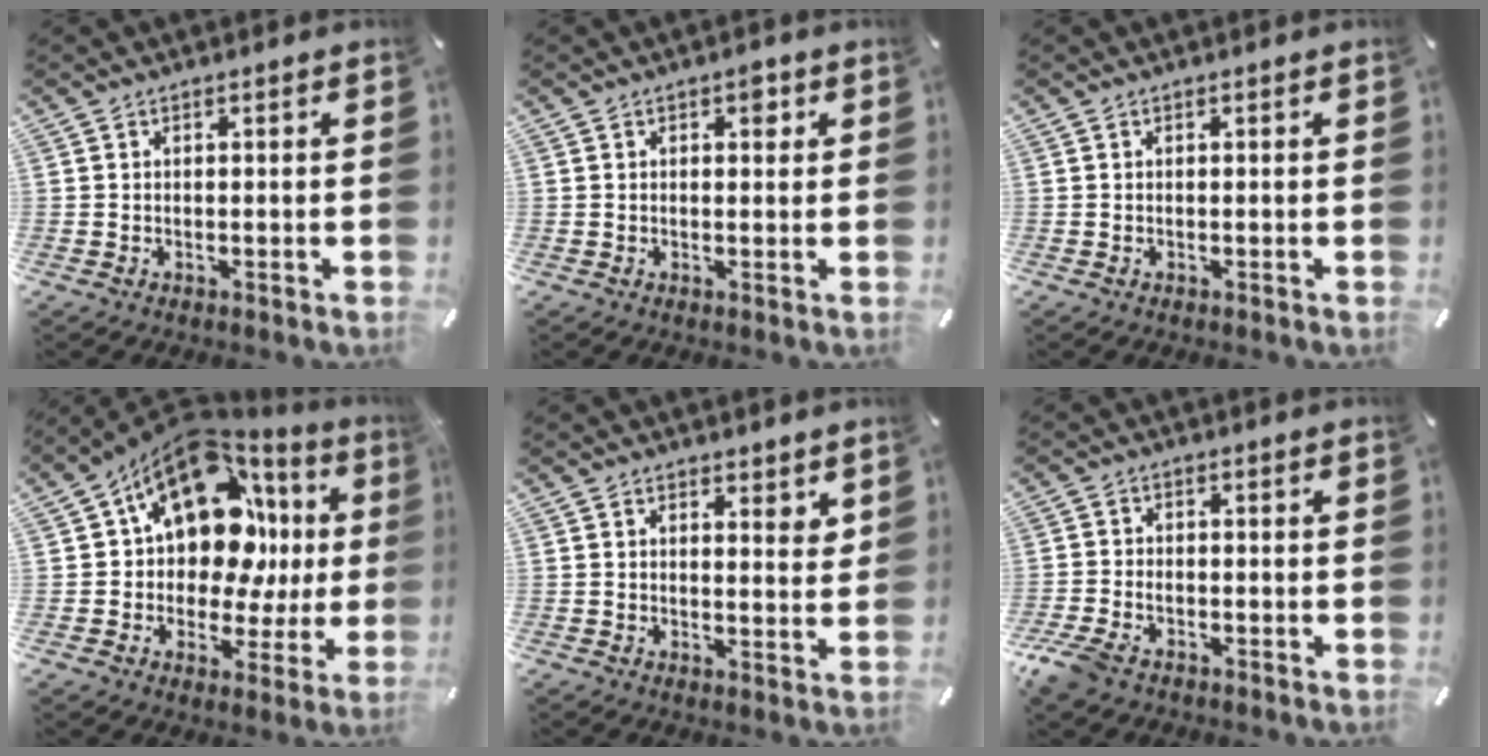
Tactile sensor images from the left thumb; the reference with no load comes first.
{"total": 2.7, "force": [1.0, 1.6, 1.8], "torque": [-0.016, -0.001, 0.010]}
{"total": 0.0}
{"total": 18.3, "force": [7.3, 11.3, 12.5], "torque": [-0.199, -0.068, 0.121]}
{"total": 3.7, "force": [2.6, 1.9, 1.7], "torque": [-0.014, -0.017, 0.043]}
{"total": 3.9, "force": [-2.4, 2.4, 1.9], "torque": [-0.048, 0.008, -0.048]}